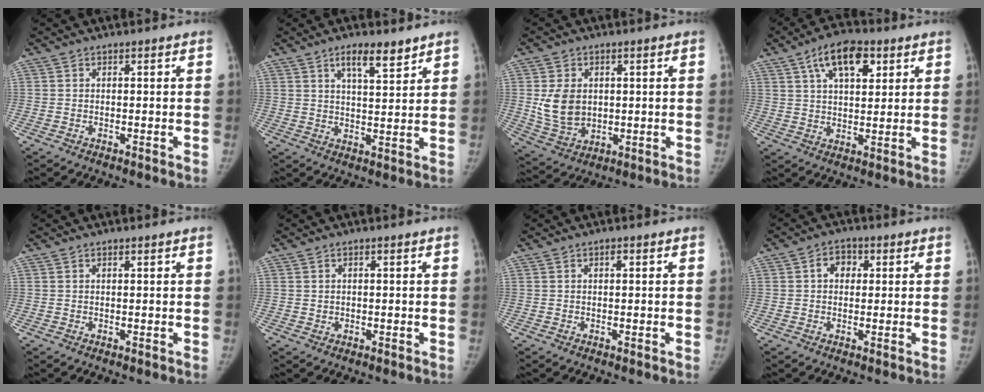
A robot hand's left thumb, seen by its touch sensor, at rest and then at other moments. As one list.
[{"total": 6.6, "force": [4.6, 2.0, 4.3], "torque": [-0.053, -0.032, 0.076]}, {"total": 8.9, "force": [1.0, 6.8, 5.7], "torque": [-0.083, -0.012, 0.036]}, {"total": 10.9, "force": [5.2, 5.5, 7.9], "torque": [-0.107, -0.009, 0.087]}, {"total": 0.0}, {"total": 0.5, "force": [0.1, 0.5, 0.1], "torque": [0.003, 0.000, 0.003]}, {"total": 0.7, "force": [0.2, 0.3, 0.5], "torque": [-0.007, 0.002, 0.002]}, {"total": 3.8, "force": [0.8, 3.1, 2.1], "torque": [-0.010, 0.006, 0.008]}]